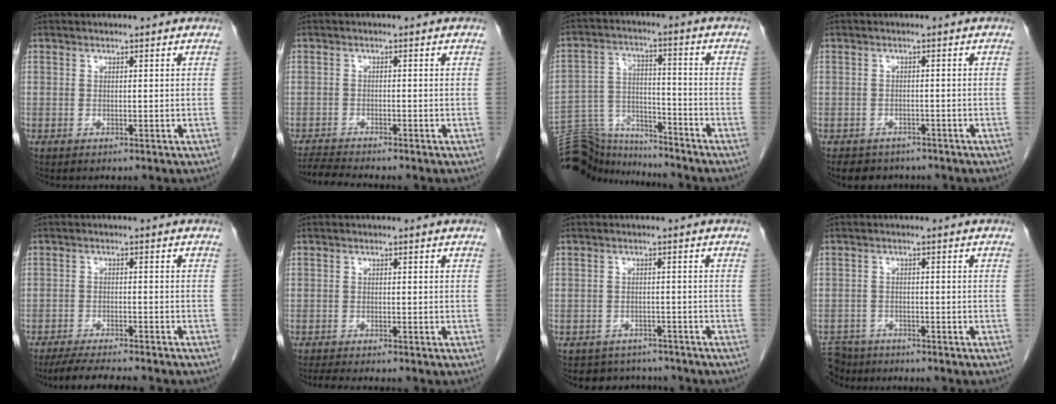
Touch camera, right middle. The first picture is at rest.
{"total": 3.3, "force": [-3.1, -0.7, 0.7], "torque": [-0.015, -0.017, -0.057]}
{"total": 11.5, "force": [-11.4, 1.4, 0.1], "torque": [-0.010, 0.033, -0.202]}
{"total": 4.4, "force": [-3.6, 2.6, 0.6], "torque": [-0.008, 0.005, -0.048]}
{"total": 9.1, "force": [-7.9, 0.7, 4.4], "torque": [-0.065, -0.018, -0.119]}
{"total": 2.9, "force": [-2.6, 0.2, 1.4], "torque": [-0.023, -0.008, -0.040]}
{"total": 5.4, "force": [-4.8, 2.5, 0.0], "torque": [0.008, 0.015, -0.060]}
{"total": 5.4, "force": [-4.7, 2.6, 0.1], "torque": [-0.004, -0.002, -0.081]}